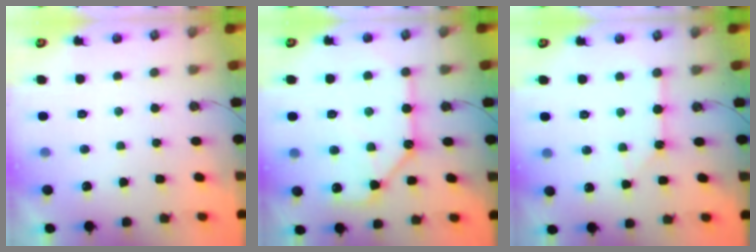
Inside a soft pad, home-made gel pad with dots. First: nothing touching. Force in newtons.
{"total": 13.8, "press": 13.7, "slide": 1.2}
{"total": 2.5, "press": 2.5, "slide": 0.2}